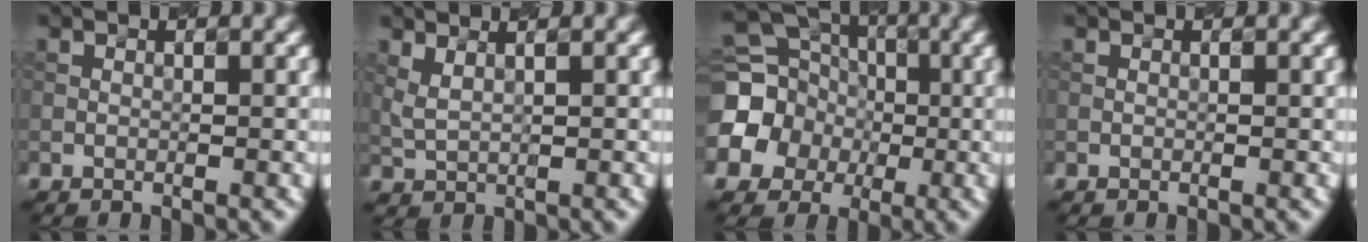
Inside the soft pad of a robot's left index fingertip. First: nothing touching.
{"total": 1.9, "force": [1.4, 0.6, 1.1], "torque": [-0.031, 0.001, 0.033]}
{"total": 13.5, "force": [-1.0, 12.8, 4.3], "torque": [-0.135, 0.004, -0.051]}
{"total": 0.0}